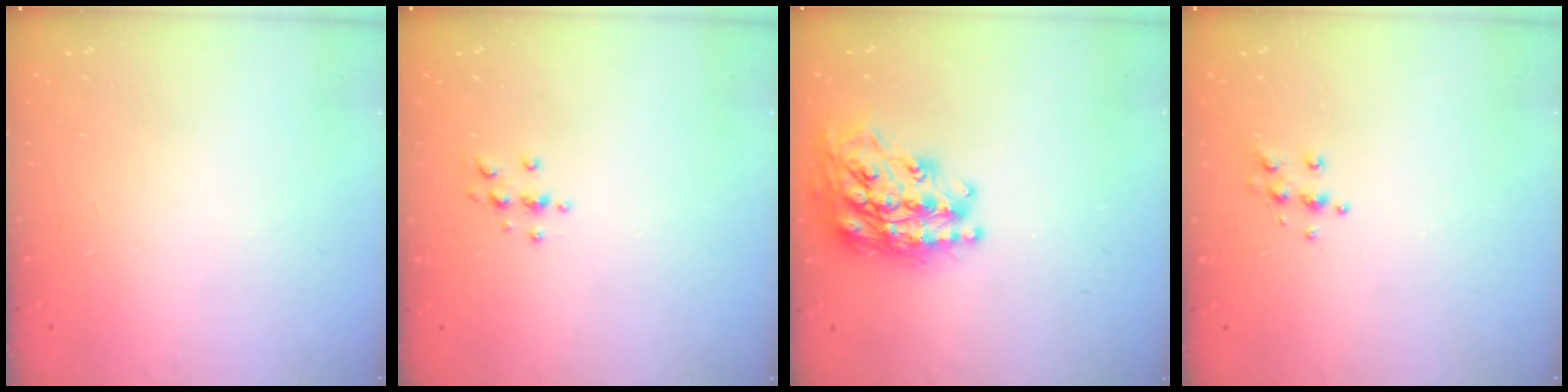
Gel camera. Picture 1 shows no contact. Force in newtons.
{"total": 3.3, "press": 3.3, "slide": 0.4}
{"total": 25.1, "press": 25.0, "slide": 2.0}
{"total": 5.6, "press": 5.5, "slide": 1.3}